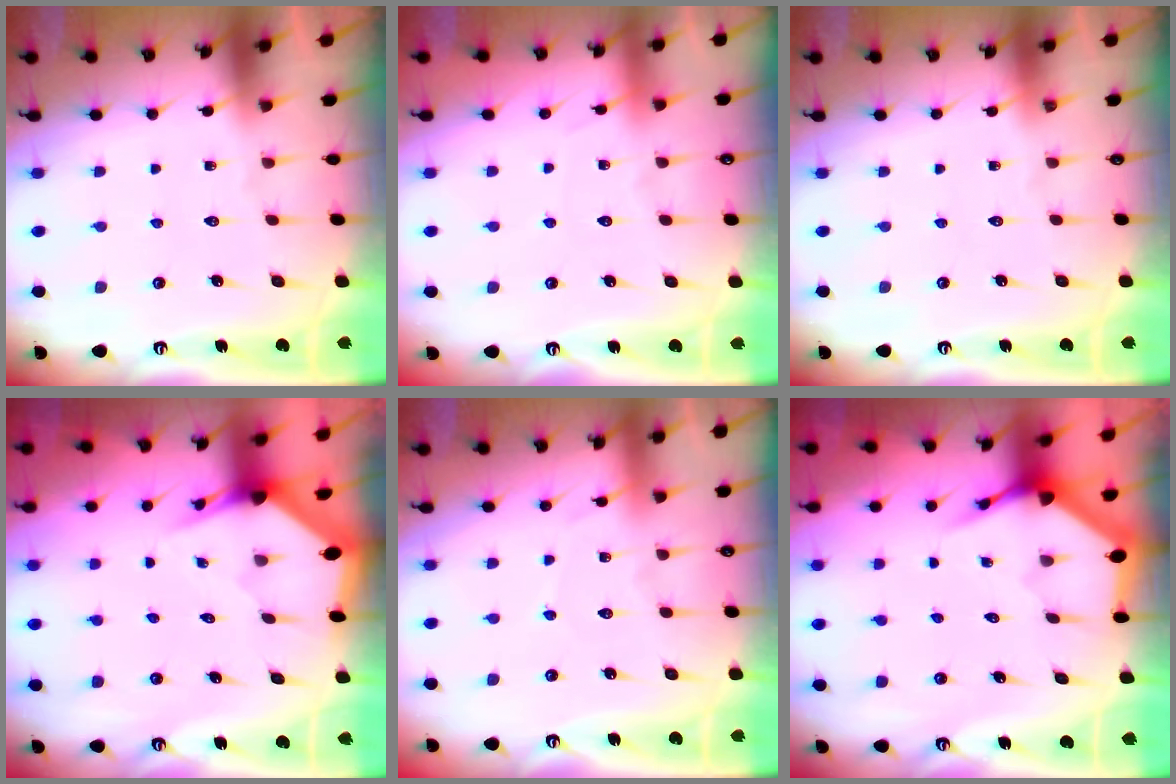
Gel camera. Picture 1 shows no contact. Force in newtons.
{"total": 4.2, "press": 4.1, "slide": 0.6}
{"total": 0.0}
{"total": 3.2, "press": 3.2, "slide": 0.2}
{"total": 2.9, "press": 2.8, "slide": 0.4}
{"total": 3.7, "press": 3.7, "slide": 0.5}